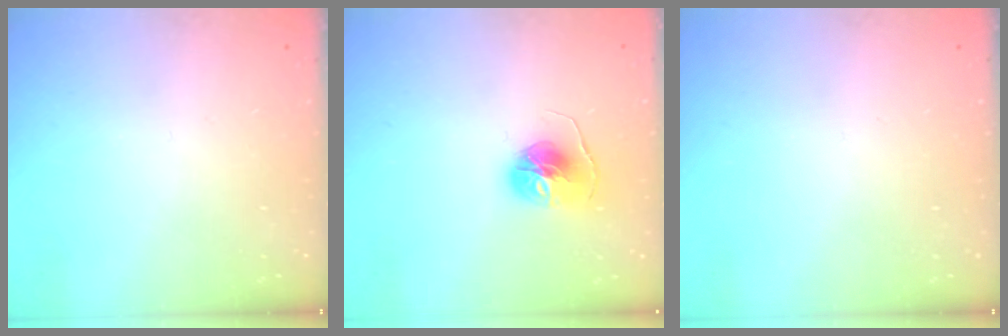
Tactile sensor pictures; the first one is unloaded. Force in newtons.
{"total": 7.7, "press": 7.6, "slide": 0.6}
{"total": 0.0}